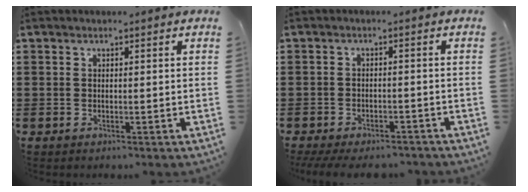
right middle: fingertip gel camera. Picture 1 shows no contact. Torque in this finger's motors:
{"motor_torque": [1.42, -0.22, 0.52, 0.14]}